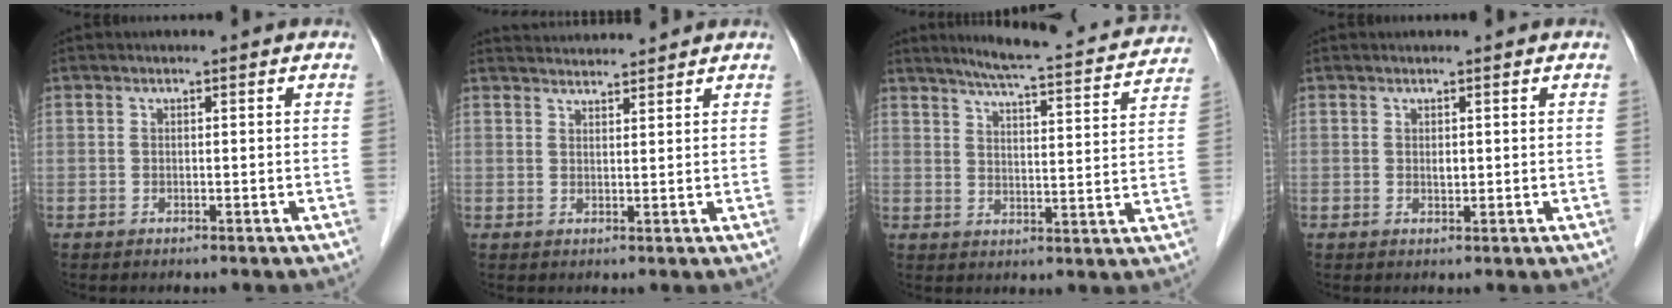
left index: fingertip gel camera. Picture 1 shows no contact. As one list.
[{"total": 4.8, "force": [4.8, 0.0, 0.6], "torque": [-0.014, 0.024, 0.074]}, {"total": 16.9, "force": [15.5, 1.4, 6.5], "torque": [-0.095, -0.014, 0.195]}, {"total": 0.7, "force": [0.1, 0.4, 0.6], "torque": [-0.008, -0.006, 0.002]}]